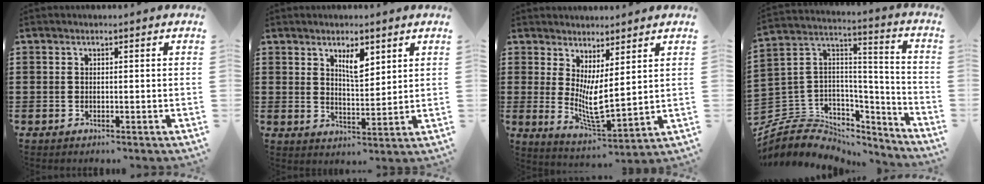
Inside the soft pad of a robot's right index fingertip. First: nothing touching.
{"total": 4.6, "force": [2.6, 1.7, 3.4], "torque": [-0.059, -0.001, 0.043]}
{"total": 5.3, "force": [2.1, 1.0, 4.8], "torque": [-0.104, -0.019, 0.037]}
{"total": 6.4, "force": [-4.1, 4.9, 0.8], "torque": [-0.051, -0.015, -0.082]}